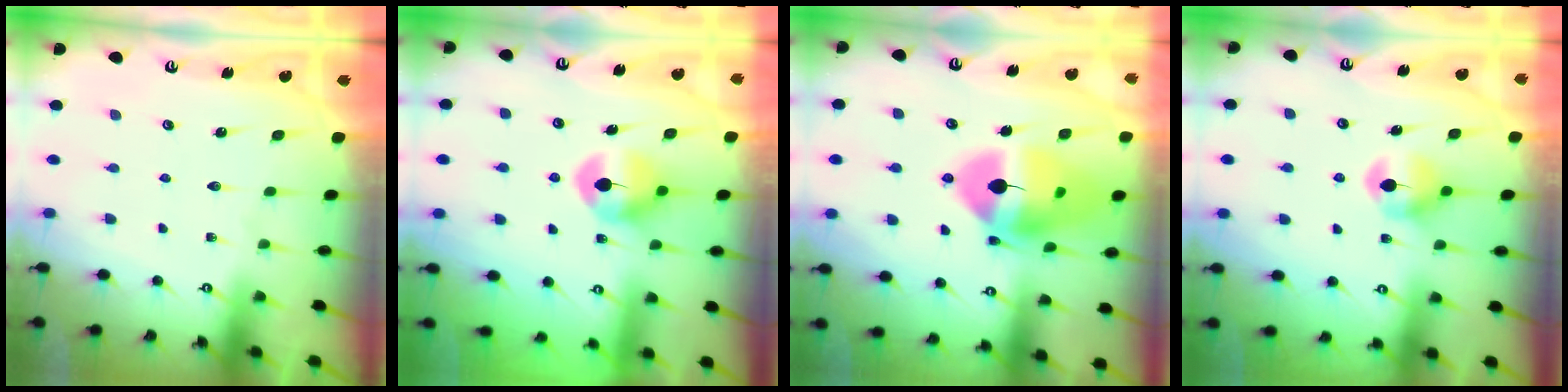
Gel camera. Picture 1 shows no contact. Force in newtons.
{"total": 8.1, "press": 8.0, "slide": 0.6}
{"total": 17.3, "press": 17.2, "slide": 1.7}
{"total": 6.9, "press": 6.9, "slide": 0.3}